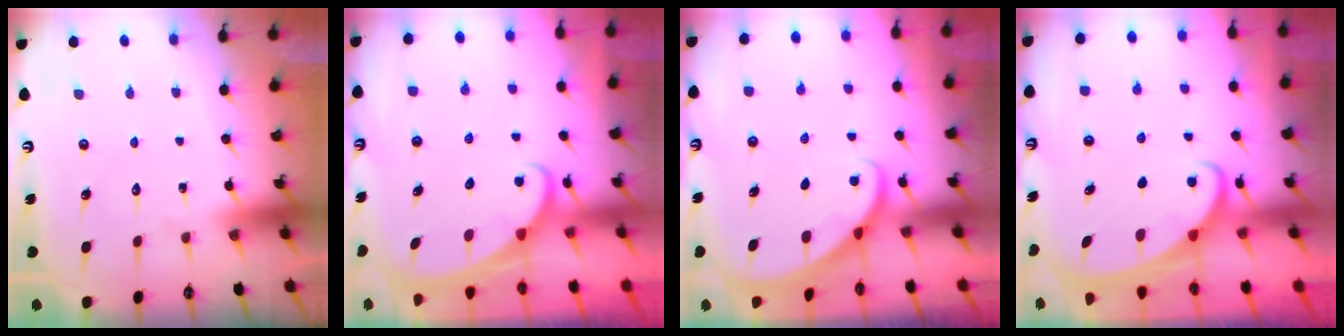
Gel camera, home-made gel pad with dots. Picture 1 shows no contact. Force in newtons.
{"total": 1.9, "press": 1.9, "slide": 0.1}
{"total": 1.9, "press": 1.9, "slide": 0.1}
{"total": 2.1, "press": 2.1, "slide": 0.3}